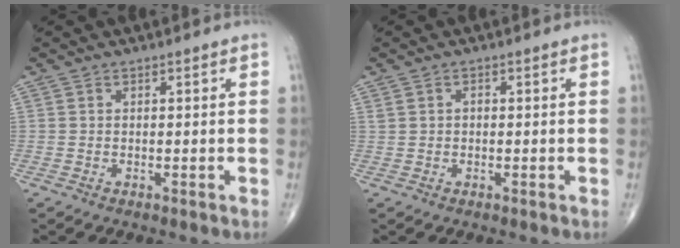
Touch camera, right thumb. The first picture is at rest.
{"total": 1.0, "force": [0.2, 0.7, 0.7], "torque": [-0.014, 0.005, 0.006]}